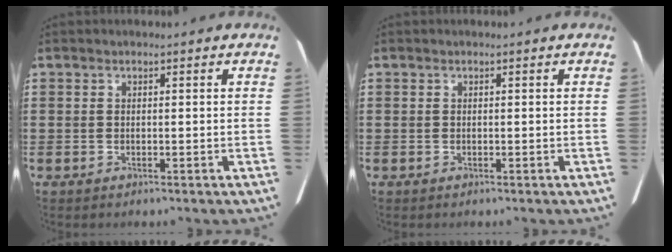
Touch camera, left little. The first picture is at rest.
{"total": 0.0}